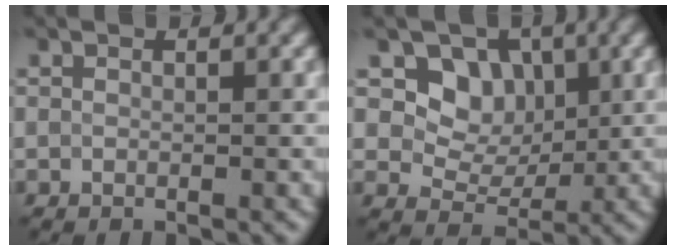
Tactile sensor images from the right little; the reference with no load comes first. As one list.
[{"total": 4.7, "force": [1.6, 3.7, 2.3], "torque": [-0.038, -0.005, 0.021]}]